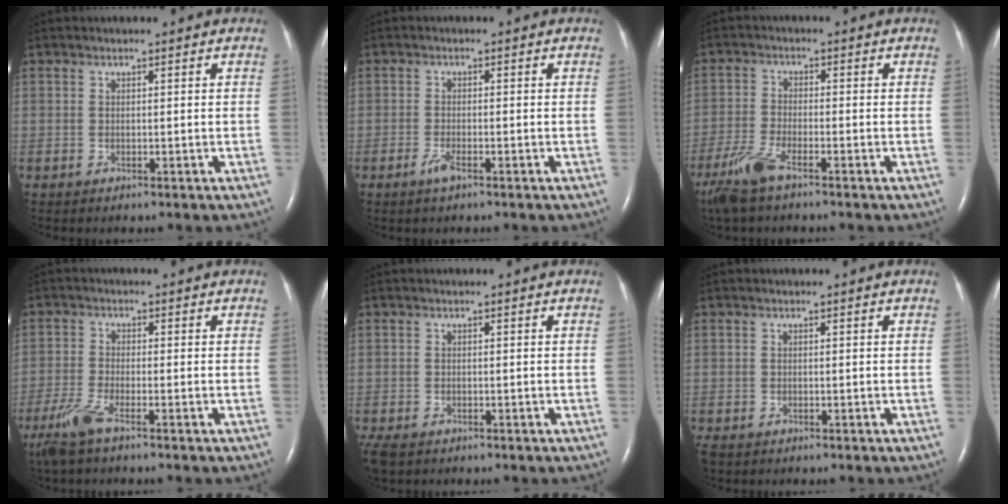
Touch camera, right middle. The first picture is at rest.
{"total": 2.0, "force": [-1.3, 0.3, 1.5], "torque": [-0.038, -0.004, -0.027]}
{"total": 6.0, "force": [-4.3, 1.0, 4.0], "torque": [-0.102, -0.015, -0.088]}
{"total": 4.7, "force": [-3.3, 0.4, 3.3], "torque": [-0.084, -0.013, -0.070]}
{"total": 3.6, "force": [-2.6, 1.8, 1.7], "torque": [-0.037, -0.008, -0.043]}
{"total": 1.3, "force": [-1.0, 0.7, 0.5], "torque": [-0.013, -0.002, -0.013]}